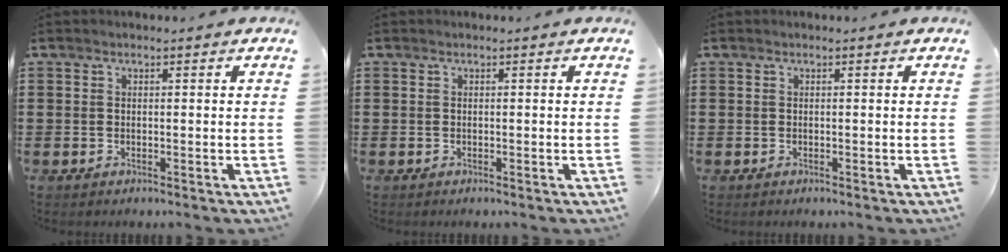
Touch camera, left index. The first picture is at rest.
{"total": 0.0}
{"total": 0.0}